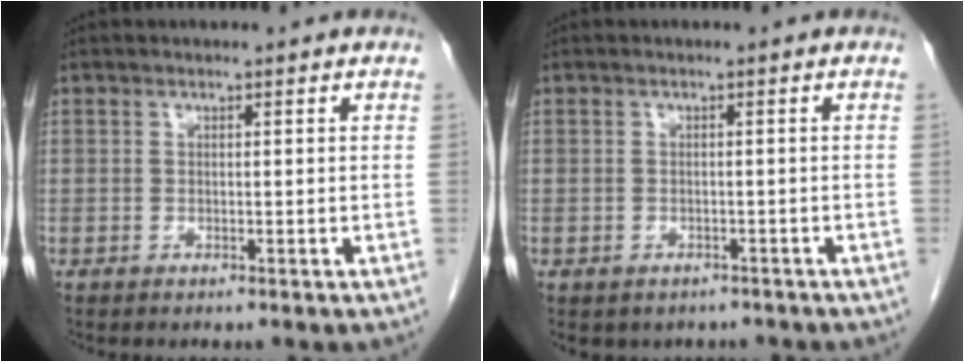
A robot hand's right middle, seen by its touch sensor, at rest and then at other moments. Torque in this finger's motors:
{"motor_torque": [0.09, 0.03, 0.01, 0.02]}